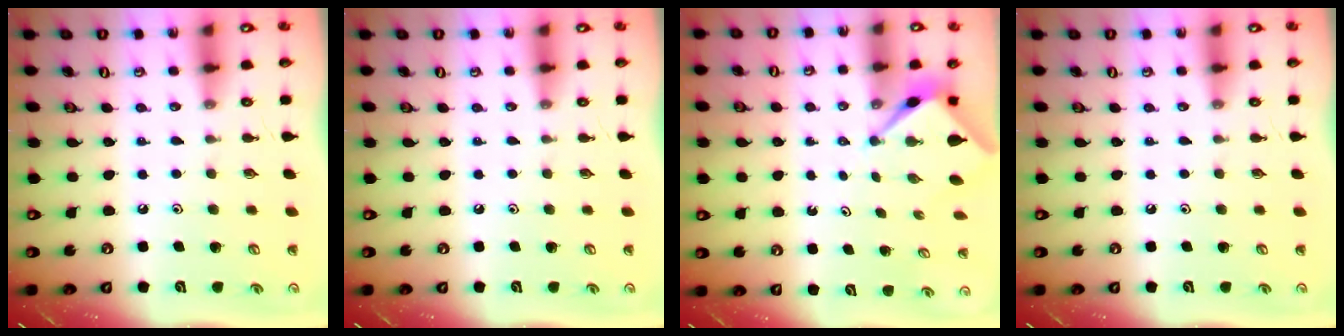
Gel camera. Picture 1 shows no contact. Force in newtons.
{"total": 0.0}
{"total": 2.6, "press": 2.6, "slide": 0.1}
{"total": 0.0}